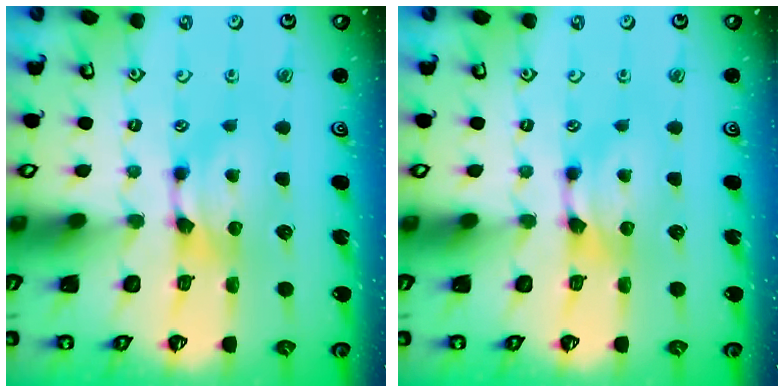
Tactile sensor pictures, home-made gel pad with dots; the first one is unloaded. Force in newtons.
{"total": 0.0}